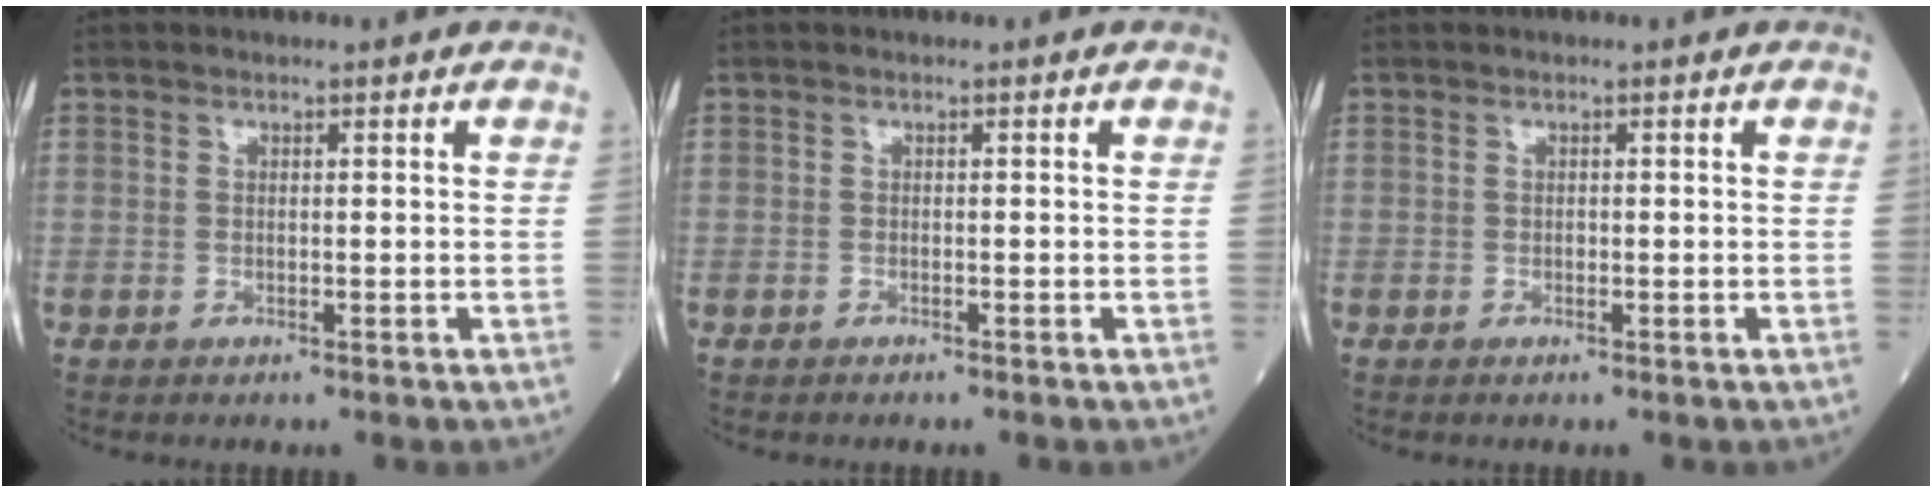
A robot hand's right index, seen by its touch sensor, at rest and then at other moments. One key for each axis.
{"total": 0.0}
{"total": 0.0}